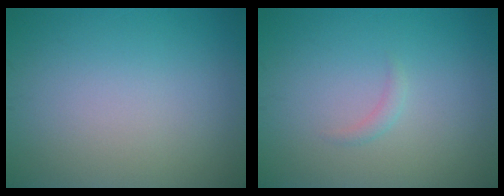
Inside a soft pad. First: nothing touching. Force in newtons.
{"total": 0.8, "press": 0.8, "slide": 0.1}